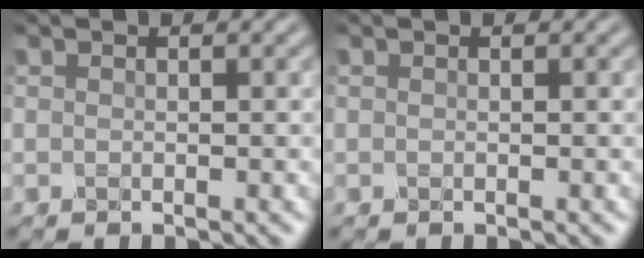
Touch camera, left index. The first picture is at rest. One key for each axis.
{"total": 0.0}